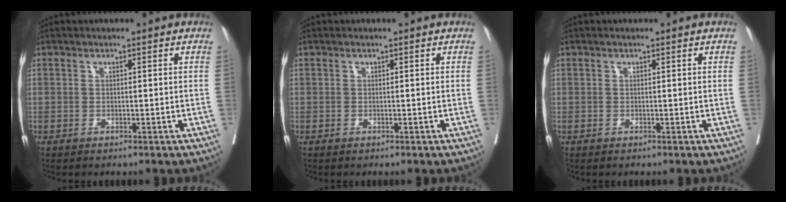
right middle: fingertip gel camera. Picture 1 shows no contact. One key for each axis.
{"total": 0.0}
{"total": 0.0}